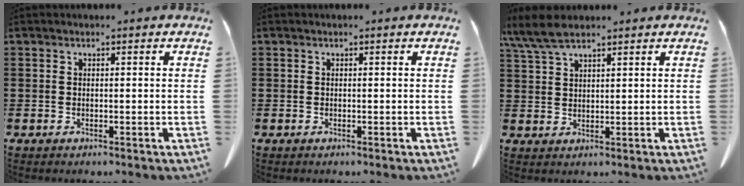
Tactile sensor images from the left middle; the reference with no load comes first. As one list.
[{"total": 0.0}, {"total": 5.7, "force": [4.2, 1.4, 3.5], "torque": [-0.086, -0.006, 0.076]}]